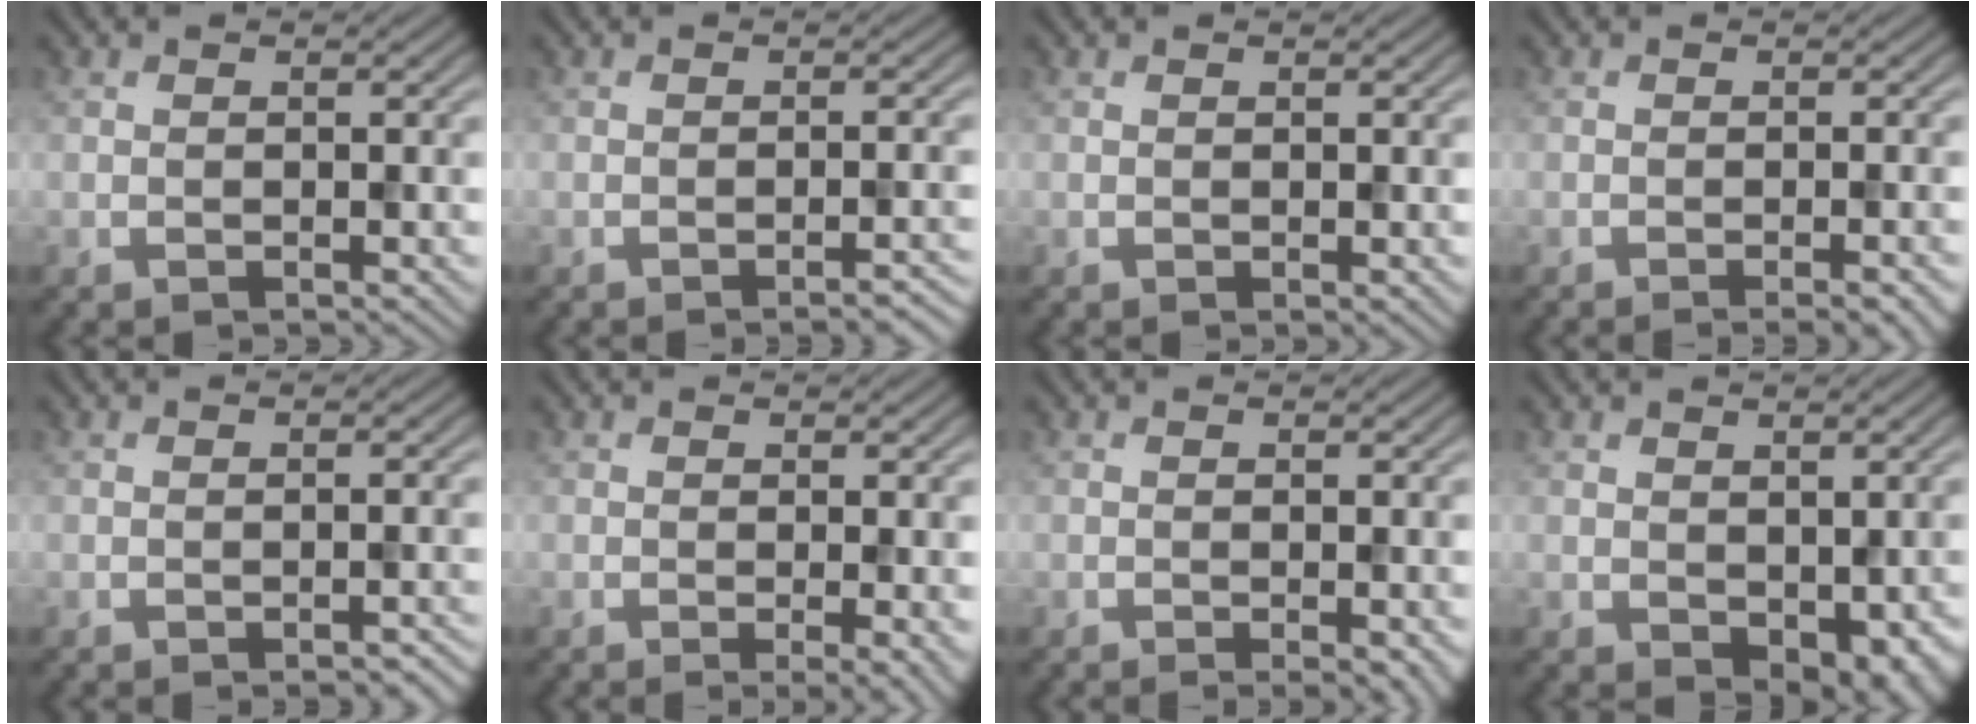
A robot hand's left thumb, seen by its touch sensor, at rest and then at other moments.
{"total": 2.4, "force": [-1.5, 0.5, 1.8], "torque": [-0.017, 0.008, -0.029]}
{"total": 0.0}
{"total": 3.3, "force": [-1.7, 0.6, 2.7], "torque": [-0.031, 0.008, -0.030]}
{"total": 1.5, "force": [-1.1, 0.3, 0.9], "torque": [-0.005, 0.004, -0.018]}
{"total": 3.0, "force": [-0.7, 0.6, 2.8], "torque": [-0.043, -0.004, -0.012]}
{"total": 2.4, "force": [-1.1, 0.4, 2.1], "torque": [-0.026, 0.001, -0.017]}
{"total": 3.8, "force": [-0.6, 2.4, 2.9], "torque": [-0.040, -0.015, 0.001]}